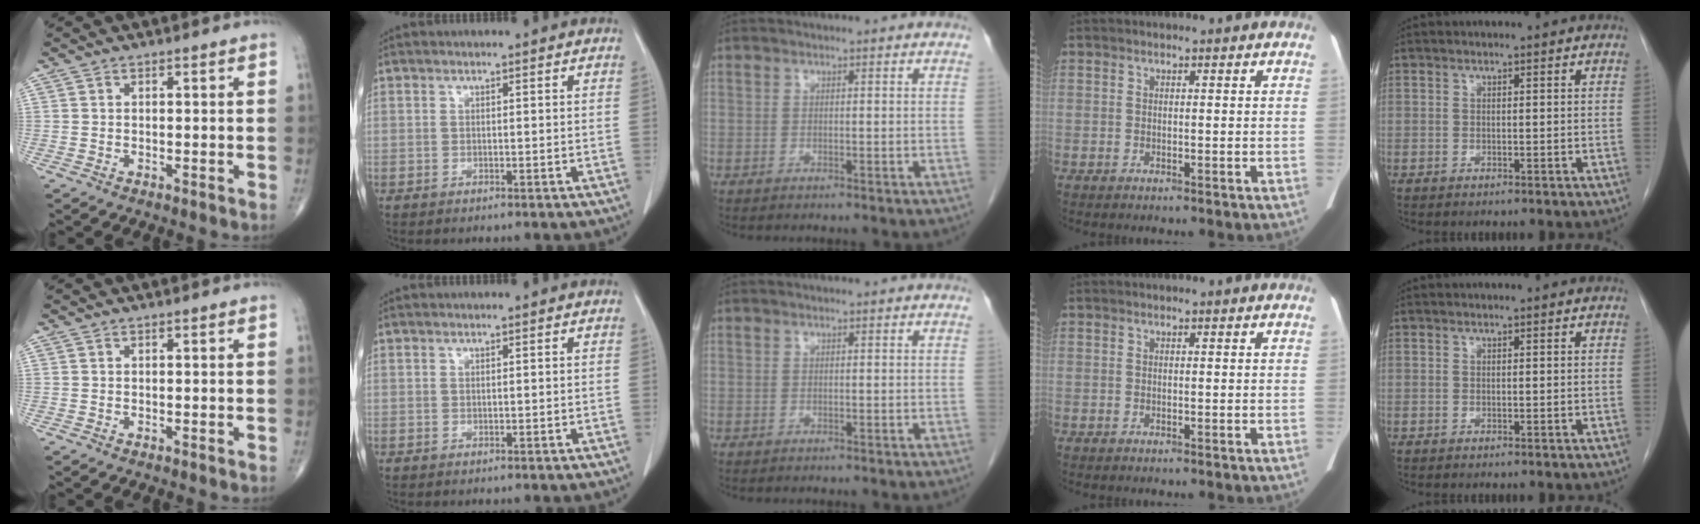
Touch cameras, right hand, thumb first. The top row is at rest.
{}